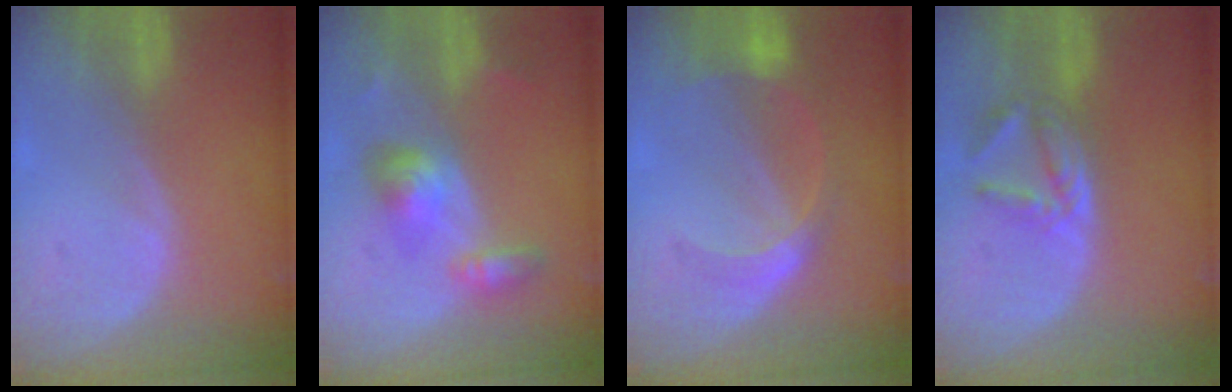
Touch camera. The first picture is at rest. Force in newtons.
{"total": 6.3, "press": 5.8, "slide": 2.4}
{"total": 5.9, "press": 5.2, "slide": 2.8}
{"total": 5.8, "press": 5.0, "slide": 2.9}